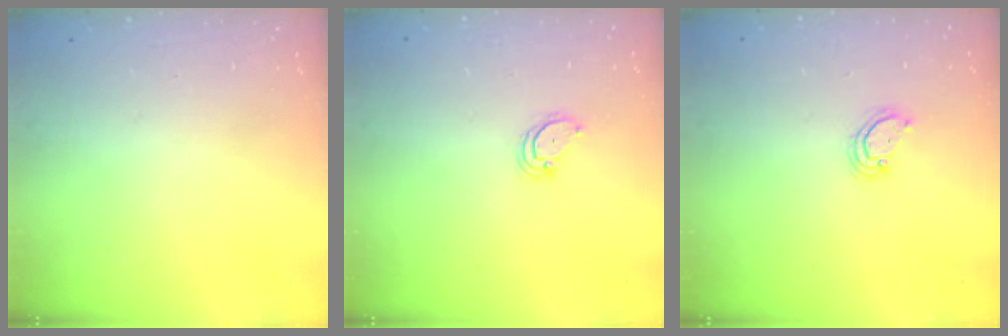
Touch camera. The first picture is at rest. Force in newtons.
{"total": 3.9, "press": 3.9, "slide": 0.2}
{"total": 4.2, "press": 4.2, "slide": 0.4}